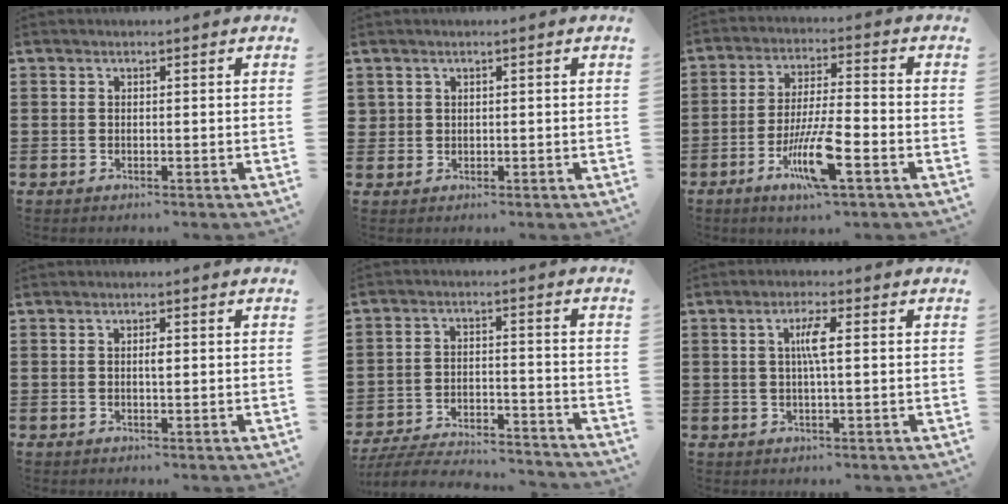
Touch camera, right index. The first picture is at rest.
{"total": 1.2, "force": [0.7, 1.0, 0.2], "torque": [-0.006, 0.003, 0.014]}
{"total": 10.1, "force": [-4.5, 1.8, 8.9], "torque": [-0.181, -0.007, -0.085]}
{"total": 1.3, "force": [0.1, 0.3, 1.2], "torque": [-0.024, 0.001, 0.001]}
{"total": 6.2, "force": [-6.0, 0.3, 1.4], "torque": [-0.040, -0.002, -0.124]}
{"total": 3.6, "force": [0.4, 0.4, 3.6], "torque": [-0.069, 0.001, 0.003]}